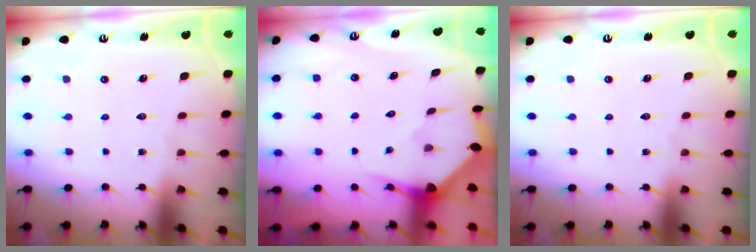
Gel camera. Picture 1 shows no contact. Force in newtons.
{"total": 3.3, "press": 3.3, "slide": 0.3}
{"total": 0.0}